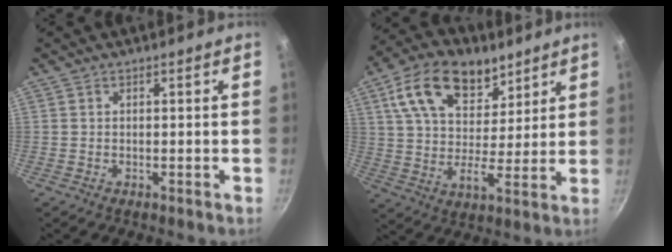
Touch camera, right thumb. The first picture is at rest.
{"total": 17.2, "force": [9.0, 10.2, 10.5], "torque": [-0.145, -0.025, 0.149]}